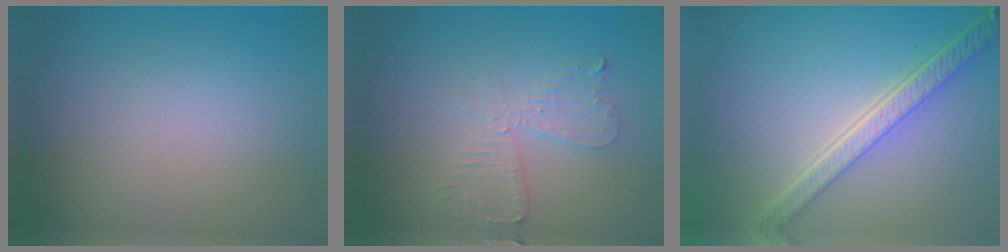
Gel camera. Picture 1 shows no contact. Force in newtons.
{"total": 2.6, "press": 2.5, "slide": 0.5}
{"total": 5.7, "press": 4.2, "slide": 3.9}